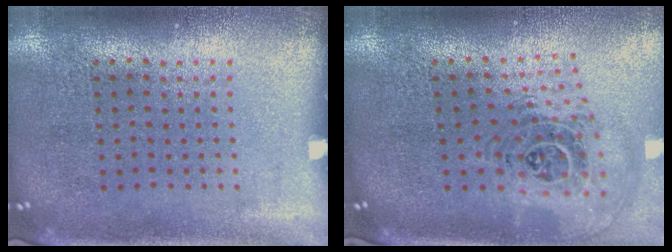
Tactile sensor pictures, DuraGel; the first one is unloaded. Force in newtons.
{"total": 1.5, "press": 1.3, "slide": 0.8}